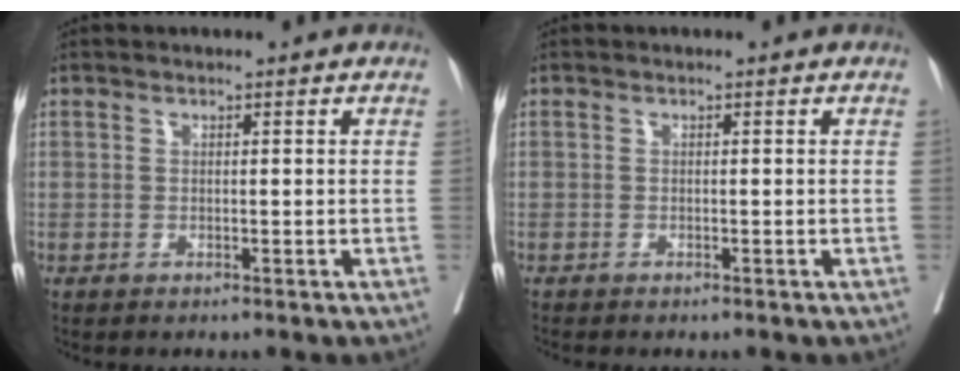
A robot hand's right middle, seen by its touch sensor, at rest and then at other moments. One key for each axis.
{"total": 0.5, "fx": -0.5, "fy": 0.0, "fz": 0.1, "tx": -0.004, "ty": -0.002, "tz": -0.013}